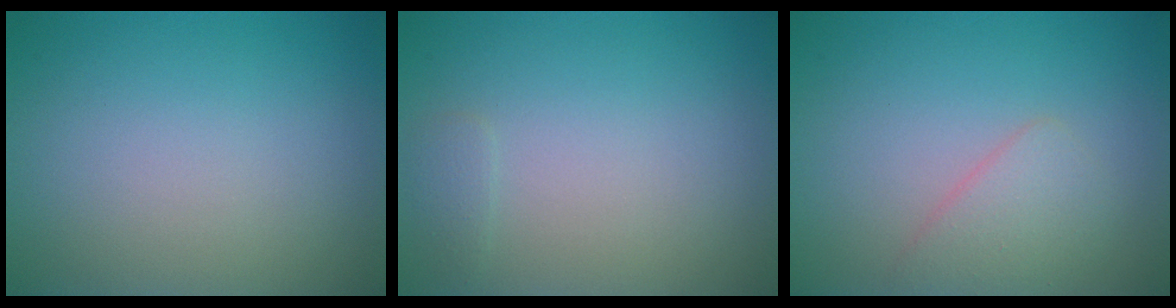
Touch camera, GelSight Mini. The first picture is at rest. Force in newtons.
{"total": 0.8, "press": 0.8, "slide": 0.1}
{"total": 2.1, "press": 2.1, "slide": 0.1}